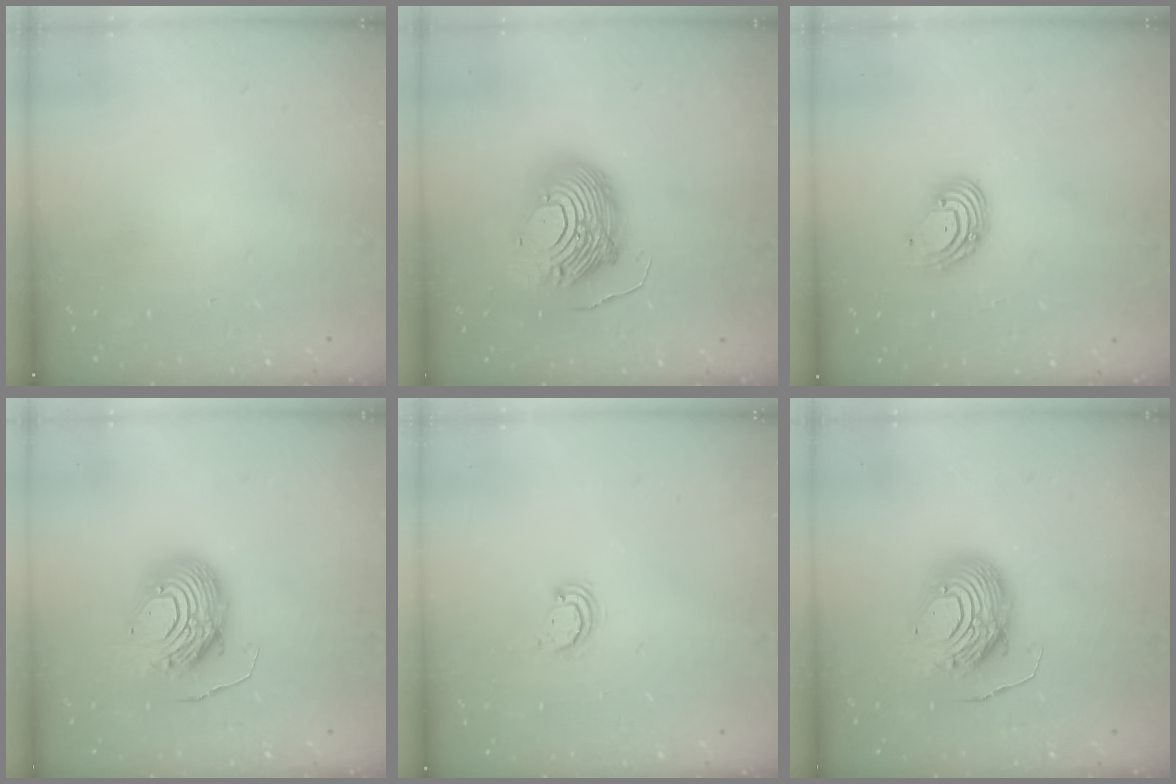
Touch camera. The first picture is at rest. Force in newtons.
{"total": 21.5, "press": 21.4, "slide": 2.2}
{"total": 6.5, "press": 6.4, "slide": 0.8}
{"total": 12.9, "press": 12.8, "slide": 1.3}
{"total": 2.6, "press": 2.6, "slide": 0.3}
{"total": 12.9, "press": 12.8, "slide": 1.3}